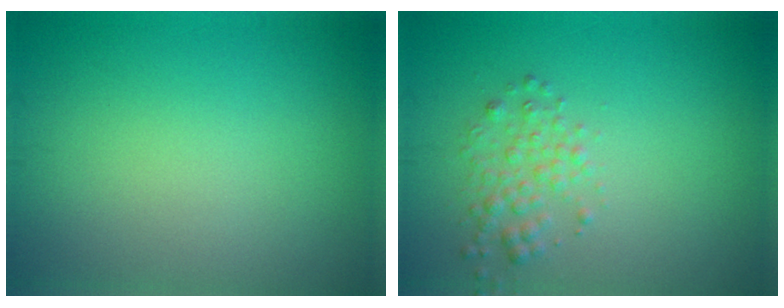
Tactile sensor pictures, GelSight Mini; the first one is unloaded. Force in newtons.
{"total": 2.0, "press": 2.0, "slide": 0.1}